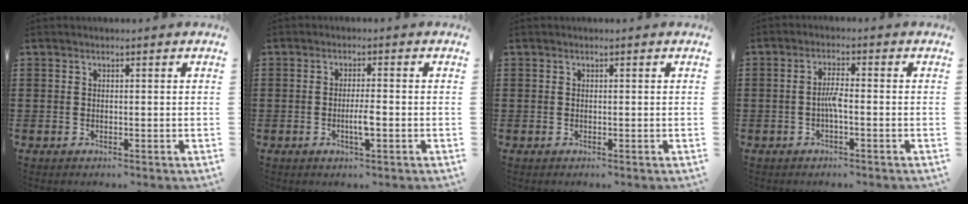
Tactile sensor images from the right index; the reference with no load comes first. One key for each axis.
{"total": 3.1, "fx": -0.9, "fy": 0.4, "fz": 3.0, "tx": -0.052, "ty": 0.000, "tz": -0.016}
{"total": 0.0}
{"total": 2.8, "fx": -0.8, "fy": 0.4, "fz": 2.7, "tx": -0.059, "ty": -0.002, "tz": -0.017}